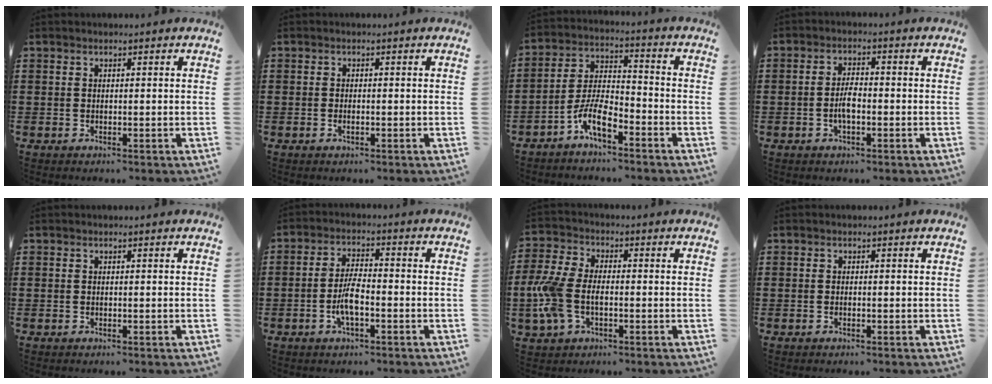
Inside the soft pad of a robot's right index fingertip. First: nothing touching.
{"total": 0.5, "force": [-0.3, 0.2, 0.4], "torque": [-0.008, -0.004, -0.004]}
{"total": 6.9, "force": [-4.5, 2.4, 4.7], "torque": [-0.111, 0.001, -0.089]}
{"total": 3.2, "force": [-0.8, 1.3, 2.9], "torque": [-0.066, 0.001, -0.020]}
{"total": 0.0}
{"total": 5.2, "force": [-1.7, 1.6, 4.6], "torque": [-0.096, 0.001, -0.036]}
{"total": 7.2, "force": [-1.6, 4.2, 5.5], "torque": [-0.153, -0.005, -0.039]}
{"total": 0.0}